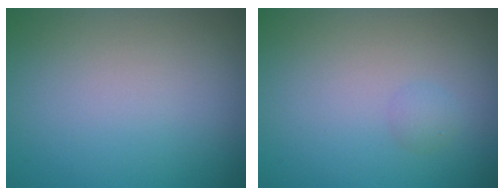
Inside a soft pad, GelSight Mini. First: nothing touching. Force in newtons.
{"total": 0.9, "press": 0.9, "slide": 0.0}